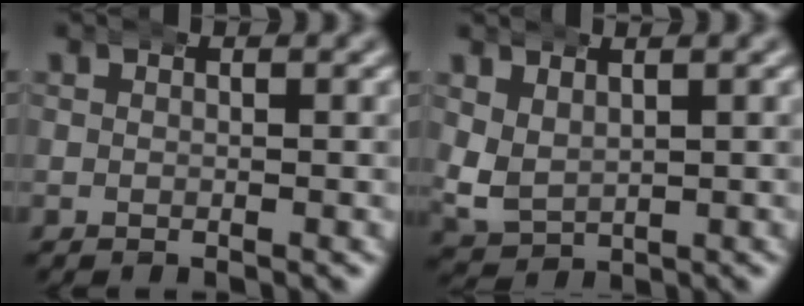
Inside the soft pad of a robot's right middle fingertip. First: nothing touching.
{"total": 3.2, "force": [1.1, 2.5, 1.6], "torque": [-0.063, -0.025, 0.037]}